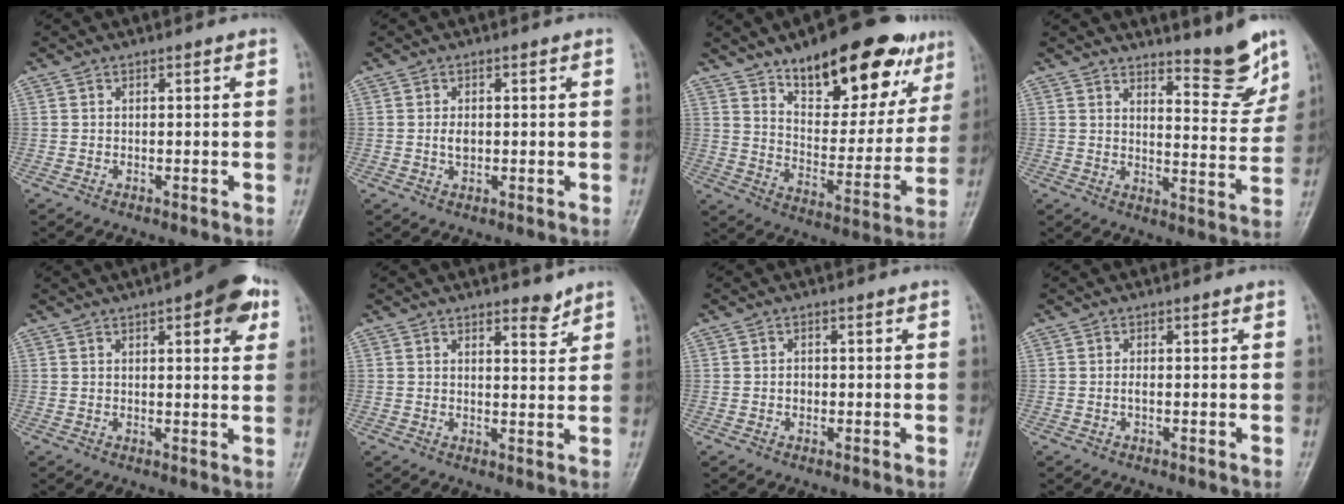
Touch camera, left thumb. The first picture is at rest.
{"total": 2.0, "force": [0.1, 1.2, 1.5], "torque": [-0.026, -0.002, 0.004]}
{"total": 23.9, "force": [14.9, 9.9, 15.8], "torque": [-0.174, -0.057, 0.227]}
{"total": 9.0, "force": [7.6, 1.5, 4.7], "torque": [-0.043, -0.073, 0.113]}
{"total": 9.4, "force": [4.5, 3.1, 7.7], "torque": [-0.076, -0.008, 0.050]}
{"total": 3.3, "force": [2.7, 1.0, 1.5], "torque": [-0.010, -0.022, 0.040]}
{"total": 1.0, "force": [-0.1, 0.9, 0.5], "torque": [-0.005, 0.002, -0.003]}
{"total": 0.8, "force": [0.1, 0.2, 0.8], "torque": [-0.018, -0.001, 0.000]}